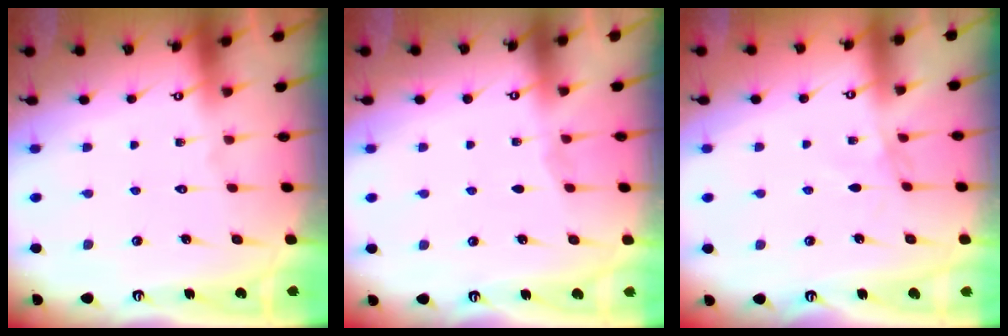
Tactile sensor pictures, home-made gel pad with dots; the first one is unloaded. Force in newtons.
{"total": 2.3, "press": 2.3, "slide": 0.4}
{"total": 1.7, "press": 1.6, "slide": 0.4}